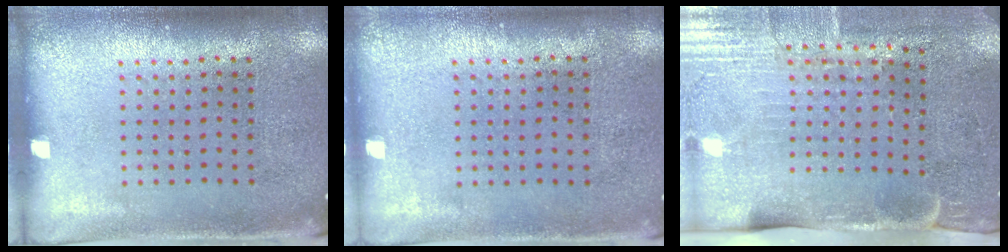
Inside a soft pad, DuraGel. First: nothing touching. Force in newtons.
{"total": 0.0}
{"total": 4.5, "press": 3.7, "slide": 2.5}